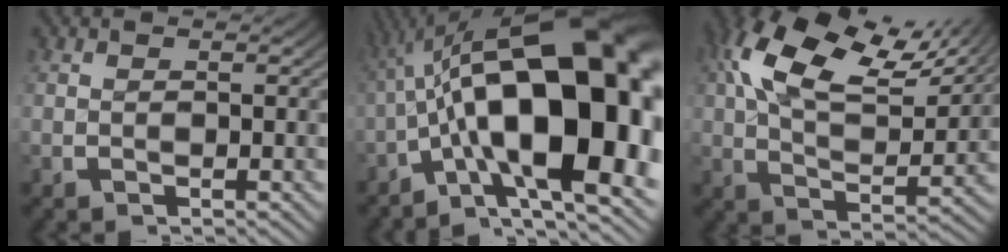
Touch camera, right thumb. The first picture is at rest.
{"total": 22.5, "force": [-0.8, 11.9, 19.1], "torque": [-0.297, -0.043, 0.007]}
{"total": 11.8, "force": [5.5, 6.1, 8.4], "torque": [-0.154, 0.007, 0.084]}